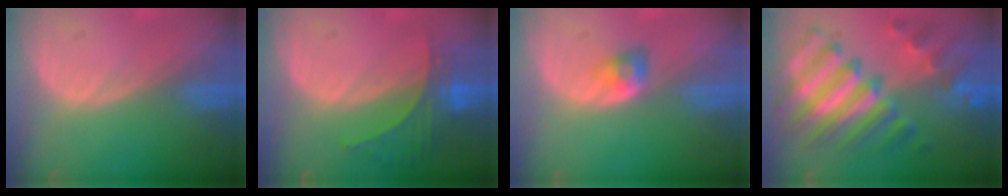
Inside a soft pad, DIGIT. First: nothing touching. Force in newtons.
{"total": 5.9, "press": 5.6, "slide": 2.0}
{"total": 2.9, "press": 2.5, "slide": 1.5}
{"total": 11.6, "press": 11.6, "slide": 1.1}